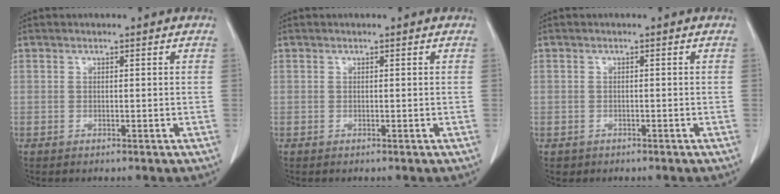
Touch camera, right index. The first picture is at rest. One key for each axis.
{"total": 0.0}
{"total": 1.3, "fx": -0.7, "fy": 1.2, "fz": 0.0, "tx": -0.008, "ty": 0.004, "tz": -0.008}